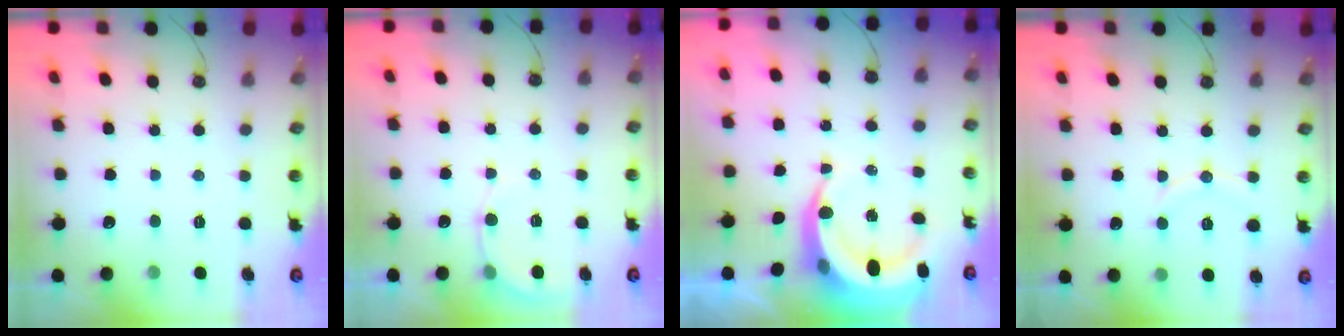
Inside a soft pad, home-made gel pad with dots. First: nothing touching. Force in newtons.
{"total": 4.9, "press": 4.9, "slide": 0.4}
{"total": 8.9, "press": 8.8, "slide": 1.4}
{"total": 8.1, "press": 8.0, "slide": 0.8}